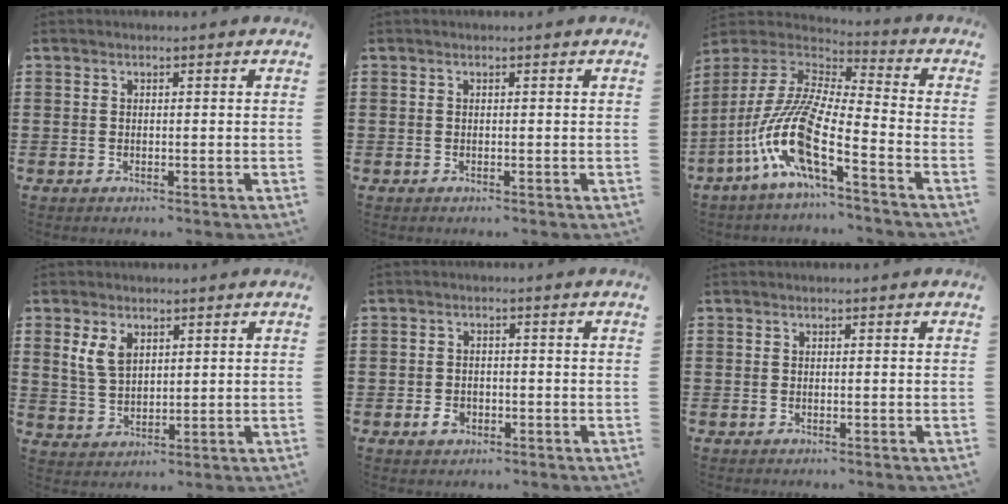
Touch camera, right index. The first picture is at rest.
{"total": 0.0}
{"total": 12.8, "force": [-7.0, 1.8, 10.6], "torque": [-0.244, -0.023, -0.146]}
{"total": 4.7, "force": [2.1, 3.0, 2.9], "torque": [-0.068, 0.010, 0.038]}
{"total": 2.2, "force": [-1.0, 1.4, 1.3], "torque": [-0.026, -0.002, -0.019]}
{"total": 0.0}